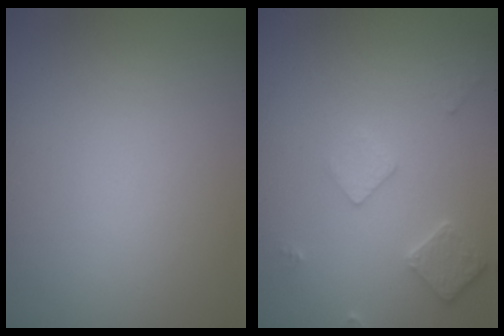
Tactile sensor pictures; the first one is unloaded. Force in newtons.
{"total": 2.5, "press": 2.4, "slide": 0.4}